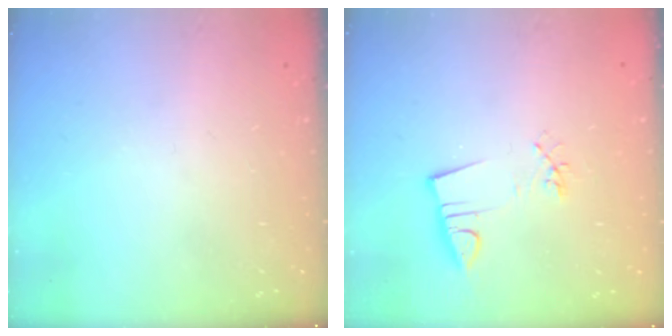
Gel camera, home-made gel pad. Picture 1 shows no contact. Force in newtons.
{"total": 3.5, "press": 2.2, "slide": 2.7}